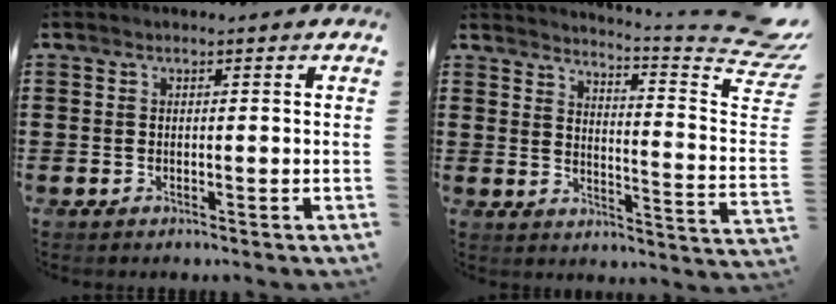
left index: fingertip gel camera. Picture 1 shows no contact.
{"total": 6.8, "force": [5.2, 0.1, 4.4], "torque": [-0.071, -0.054, 0.079]}